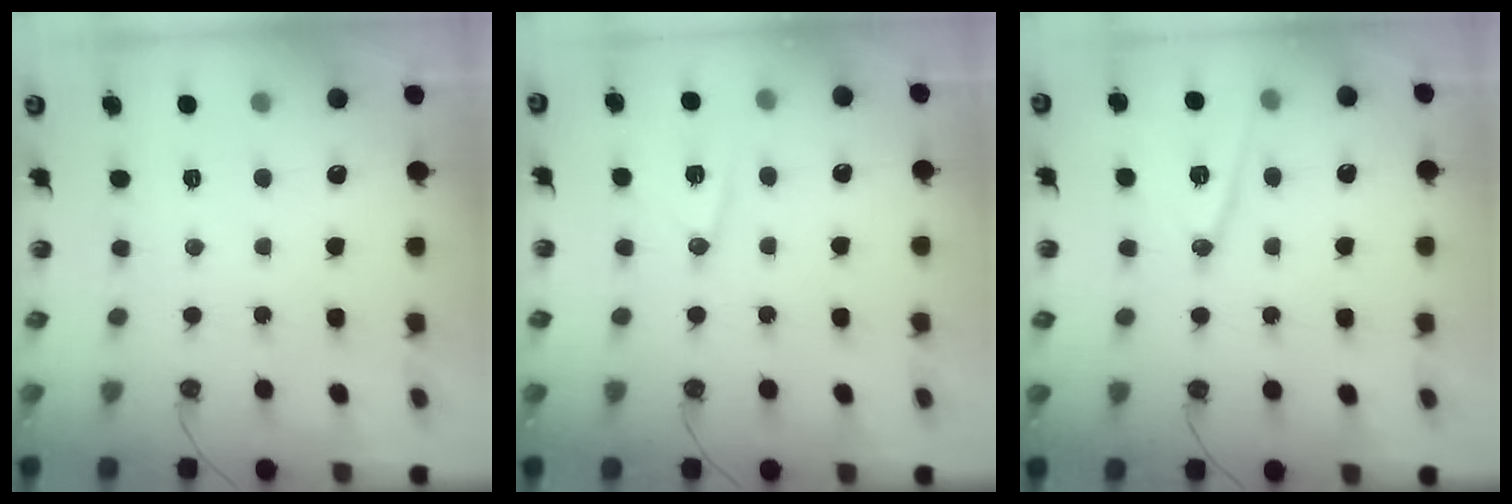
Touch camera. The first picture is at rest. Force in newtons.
{"total": 9.9, "press": 9.9, "slide": 0.9}
{"total": 11.9, "press": 11.5, "slide": 3.2}